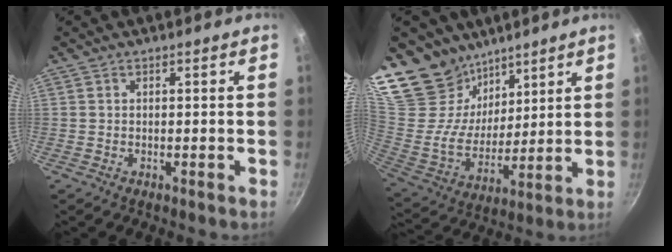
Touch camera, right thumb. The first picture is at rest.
{"total": 21.1, "force": [16.3, 12.0, 6.1], "torque": [-0.096, -0.084, 0.316]}